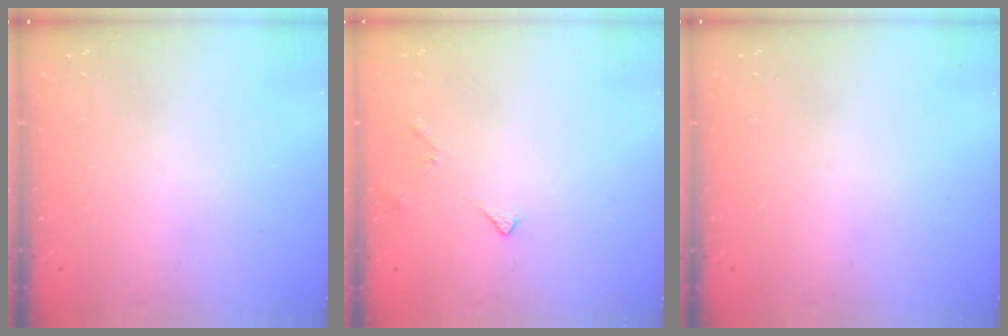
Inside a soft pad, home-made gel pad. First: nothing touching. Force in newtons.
{"total": 3.8, "press": 3.7, "slide": 0.7}
{"total": 0.0}